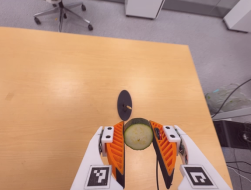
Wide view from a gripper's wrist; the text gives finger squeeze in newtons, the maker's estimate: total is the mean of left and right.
{"total": 8.6, "left": 7.9, "right": 9.3}